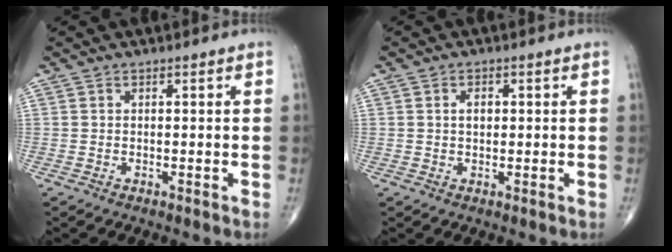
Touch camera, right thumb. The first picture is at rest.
{"total": 2.1, "force": [0.4, 1.4, 1.5], "torque": [-0.020, 0.003, 0.006]}